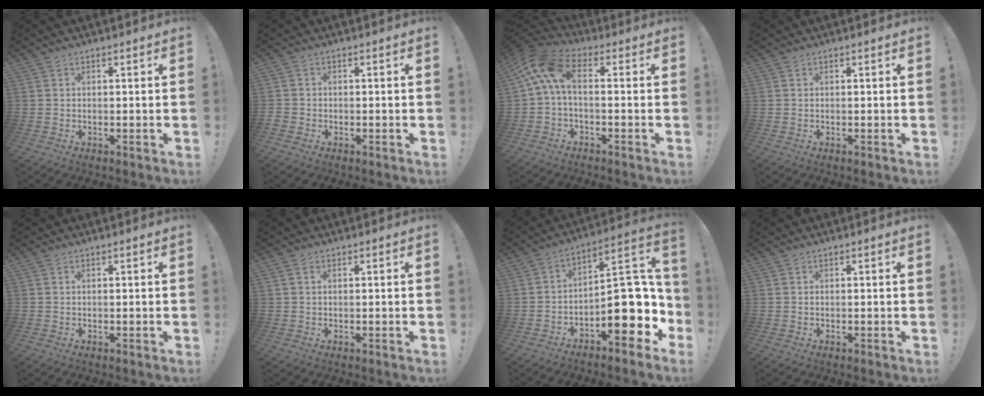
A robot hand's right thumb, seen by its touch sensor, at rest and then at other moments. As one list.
[{"total": 1.7, "force": [-1.1, 1.2, 0.5], "torque": [-0.006, 0.005, -0.019]}, {"total": 10.4, "force": [1.7, 4.8, 9.0], "torque": [-0.190, 0.001, 0.035]}, {"total": 0.0}, {"total": 0.0}, {"total": 0.8, "force": [0.3, 0.5, 0.6], "torque": [-0.014, 0.003, 0.004]}, {"total": 18.3, "force": [-4.6, 8.7, 15.5], "torque": [-0.196, 0.028, -0.062]}, {"total": 0.0}]